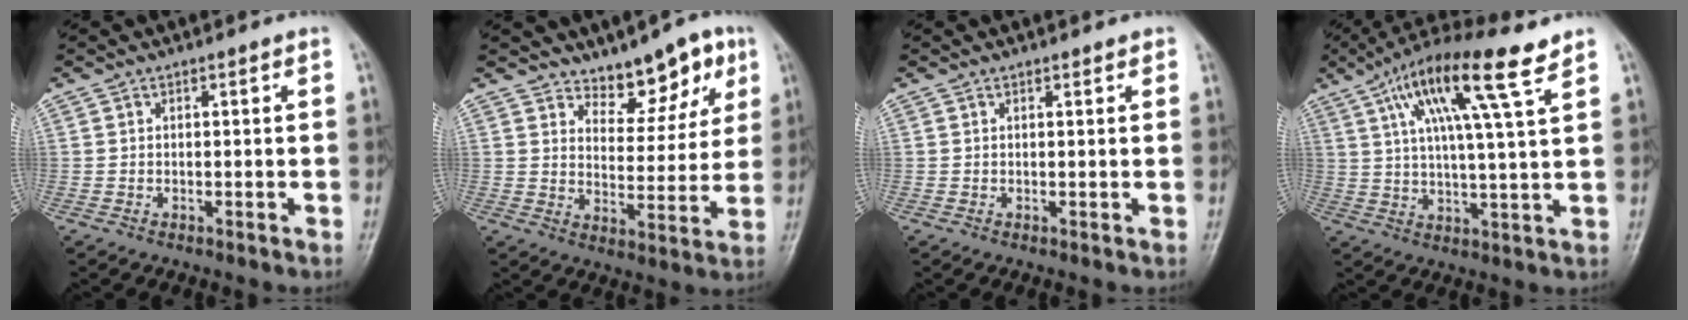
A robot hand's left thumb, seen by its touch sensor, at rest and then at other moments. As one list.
[{"total": 9.3, "force": [6.4, 4.6, 4.9], "torque": [-0.026, -0.044, 0.098]}, {"total": 0.8, "force": [0.7, 0.4, 0.3], "torque": [-0.002, -0.003, 0.007]}, {"total": 15.3, "force": [8.1, 1.8, 12.9], "torque": [-0.228, -0.006, 0.136]}]